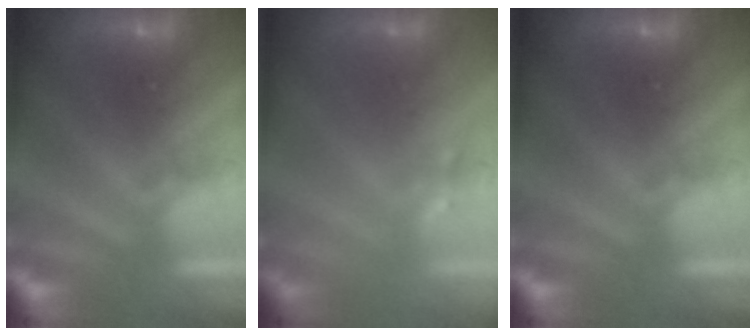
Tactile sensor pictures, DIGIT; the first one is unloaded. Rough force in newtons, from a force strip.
{"total": 1.5}
{"total": 0.0}